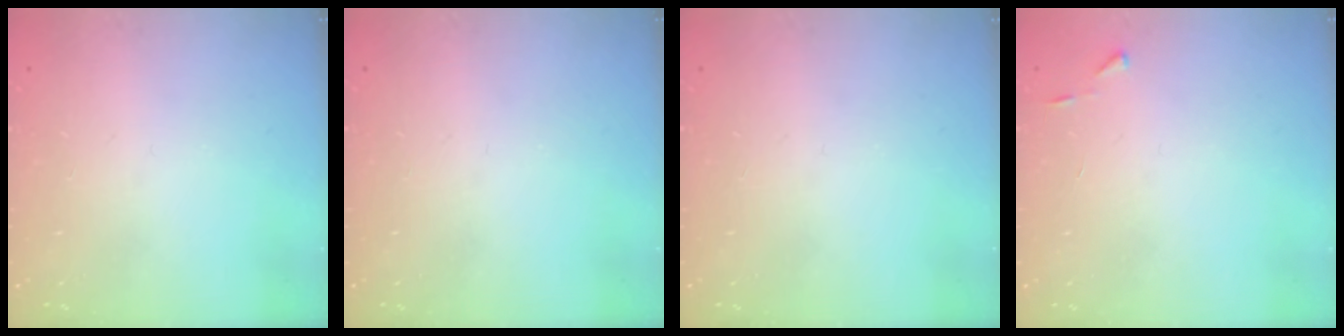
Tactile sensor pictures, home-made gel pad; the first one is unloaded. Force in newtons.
{"total": 0.0}
{"total": 0.0}
{"total": 2.7, "press": 2.7, "slide": 0.3}